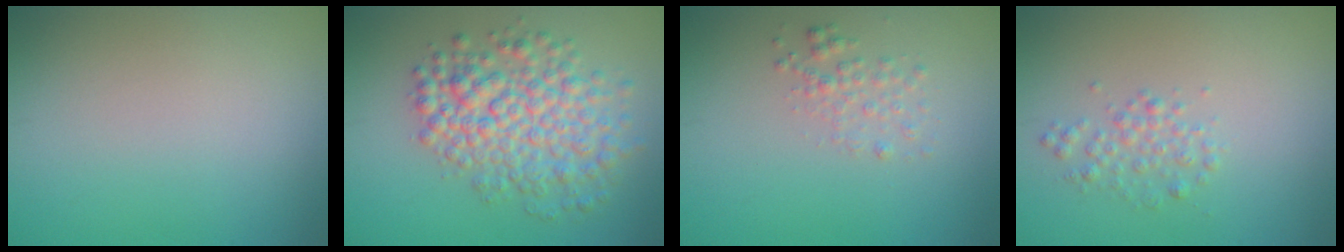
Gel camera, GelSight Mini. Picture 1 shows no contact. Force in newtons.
{"total": 6.4, "press": 6.4, "slide": 0.2}
{"total": 1.5, "press": 1.5, "slide": 0.0}
{"total": 1.7, "press": 1.7, "slide": 0.0}